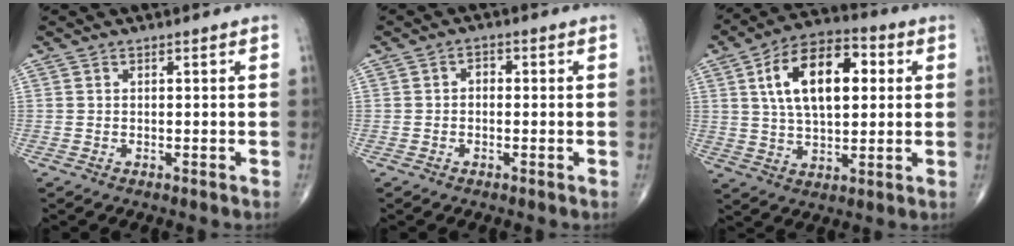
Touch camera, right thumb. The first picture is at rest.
{"total": 1.8, "force": [-0.2, 1.3, 1.2], "torque": [-0.006, 0.010, -0.009]}
{"total": 16.5, "force": [3.9, 8.8, 13.4], "torque": [-0.206, 0.012, 0.061]}